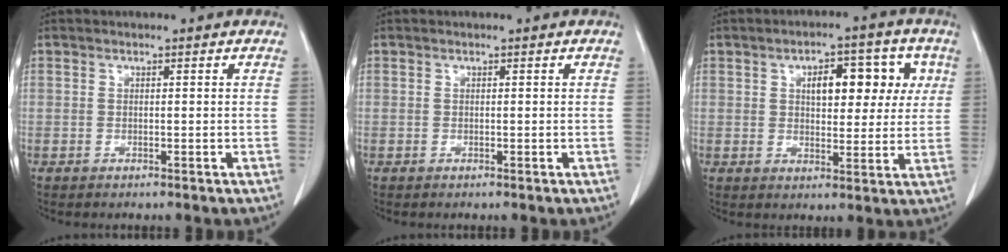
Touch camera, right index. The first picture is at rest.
{"total": 0.0}
{"total": 9.2, "force": [2.9, 4.5, 7.5], "torque": [-0.098, 0.024, 0.040]}